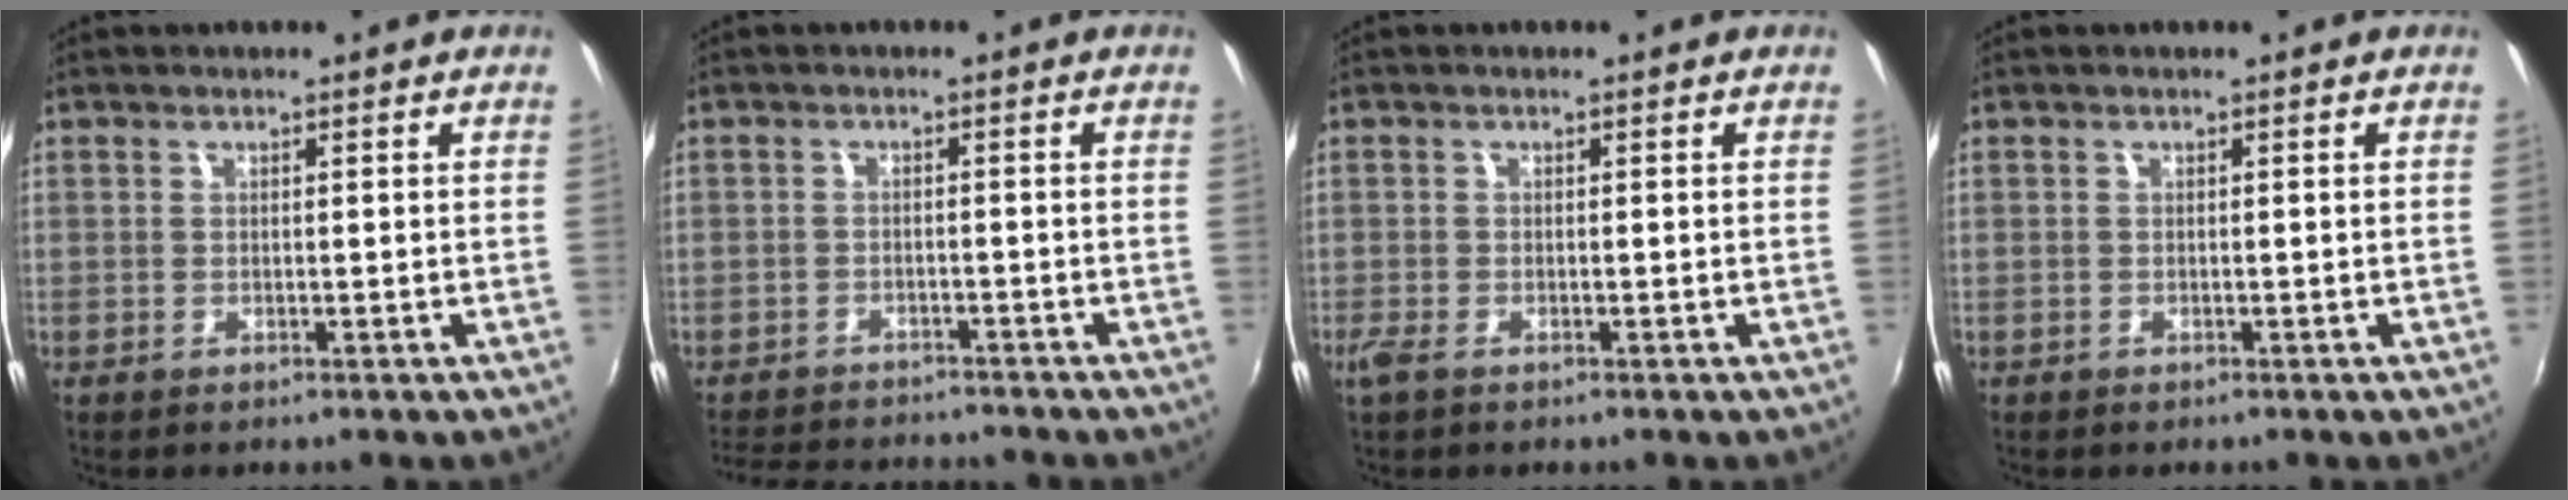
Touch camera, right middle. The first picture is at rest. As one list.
[{"total": 8.6, "force": [-7.6, 3.3, 2.2], "torque": [-0.068, 0.012, -0.119]}, {"total": 1.7, "force": [-1.1, 0.5, 1.2], "torque": [-0.027, -0.006, -0.023]}, {"total": 0.0}]